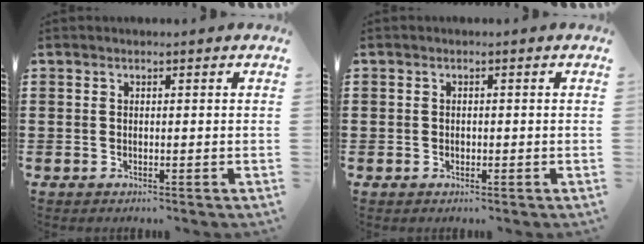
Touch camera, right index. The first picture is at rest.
{"total": 0.8, "force": [0.0, 0.8, 0.1], "torque": [-0.004, 0.004, -0.002]}